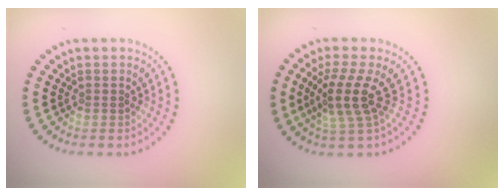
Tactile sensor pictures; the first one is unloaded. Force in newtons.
{"total": 3.5, "press": 2.9, "slide": 2.1}